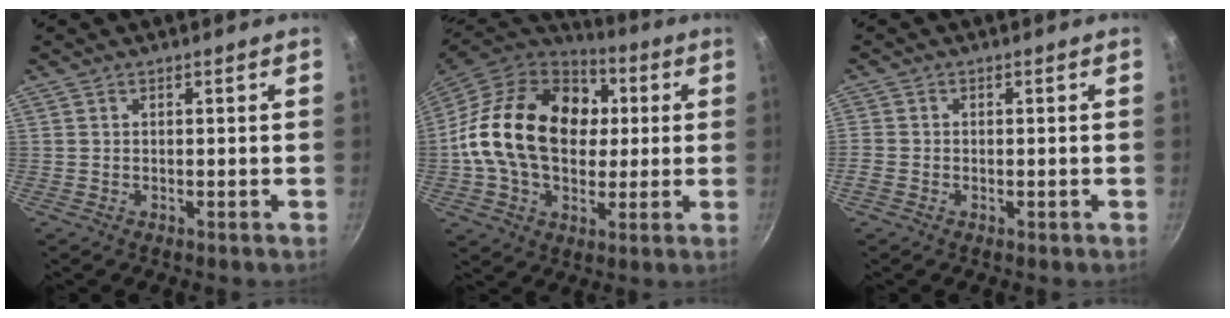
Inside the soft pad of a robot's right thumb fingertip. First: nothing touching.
{"total": 24.1, "force": [2.7, 17.3, 16.5], "torque": [-0.261, 0.024, 0.042]}
{"total": 2.2, "force": [-1.0, 1.6, 1.0], "torque": [-0.022, 0.001, -0.022]}